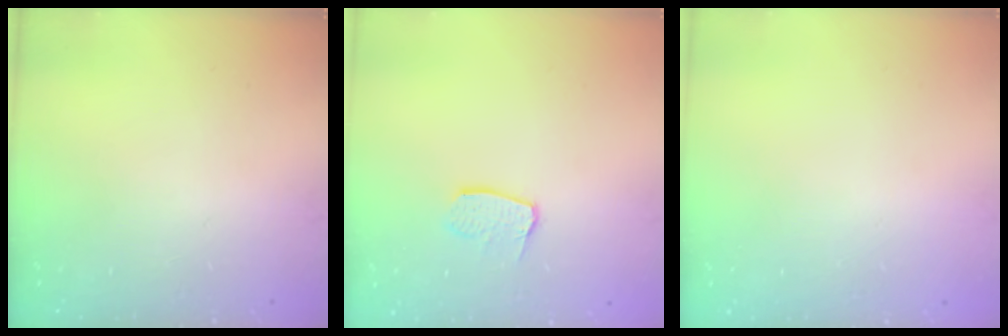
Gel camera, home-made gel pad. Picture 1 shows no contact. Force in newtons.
{"total": 6.8, "press": 6.8, "slide": 0.5}
{"total": 0.0}